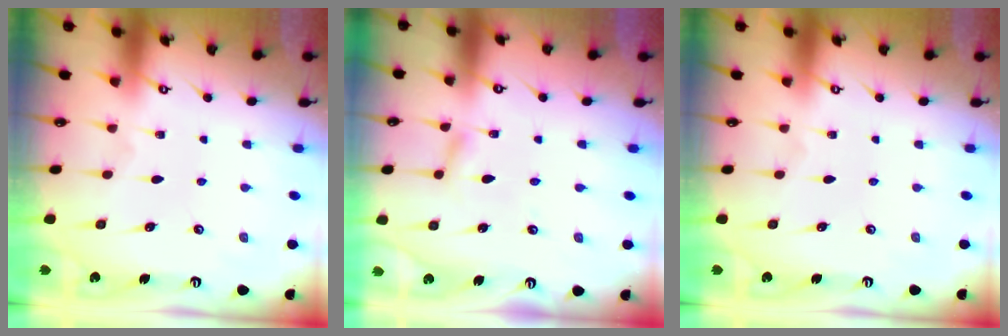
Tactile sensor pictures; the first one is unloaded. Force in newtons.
{"total": 1.4, "press": 1.4, "slide": 0.2}
{"total": 0.0}